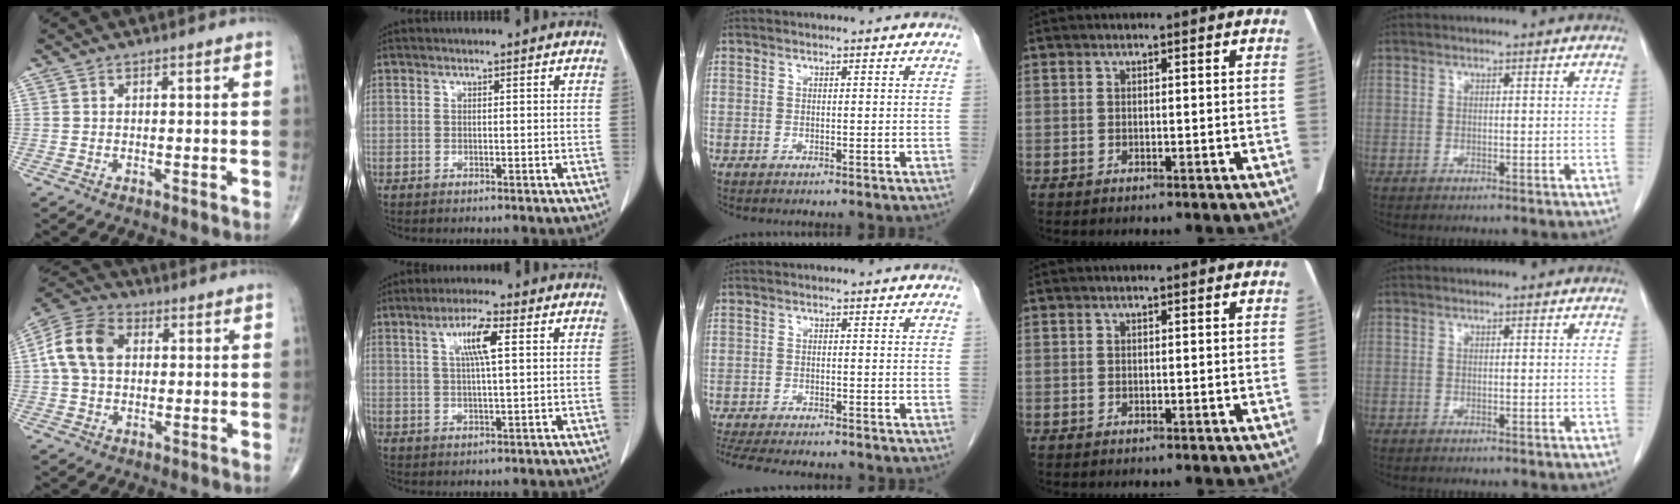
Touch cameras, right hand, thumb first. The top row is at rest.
{"thumb": {"total": 11.0, "force": [1.7, 7.8, 7.6], "torque": [-0.144, 0.024, 0.022]}, "index": {"total": 5.9, "force": [2.0, 0.6, 5.5], "torque": [-0.102, 0.005, 0.035]}, "middle": {"total": 13.0, "force": [-11.4, 3.0, 5.6], "torque": [-0.116, -0.016, -0.157]}}